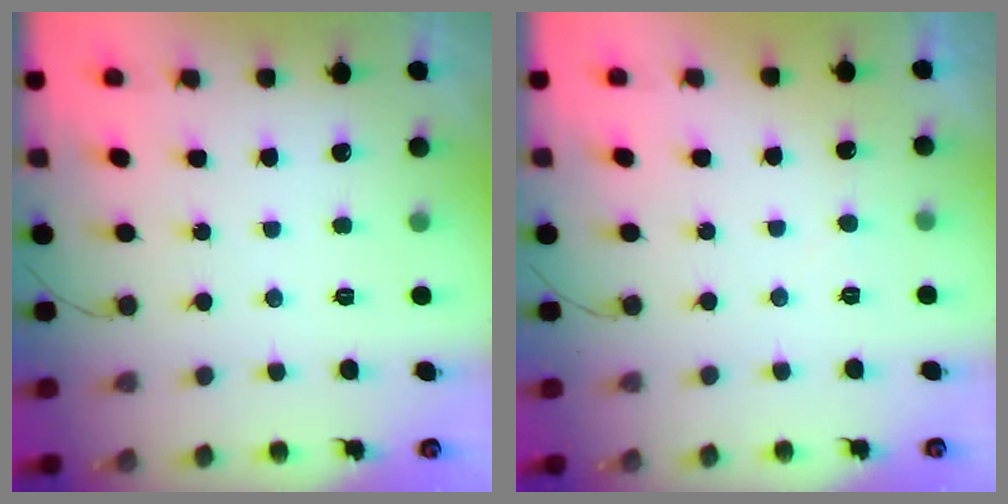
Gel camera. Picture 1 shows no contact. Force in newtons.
{"total": 2.6, "press": 2.6, "slide": 0.3}